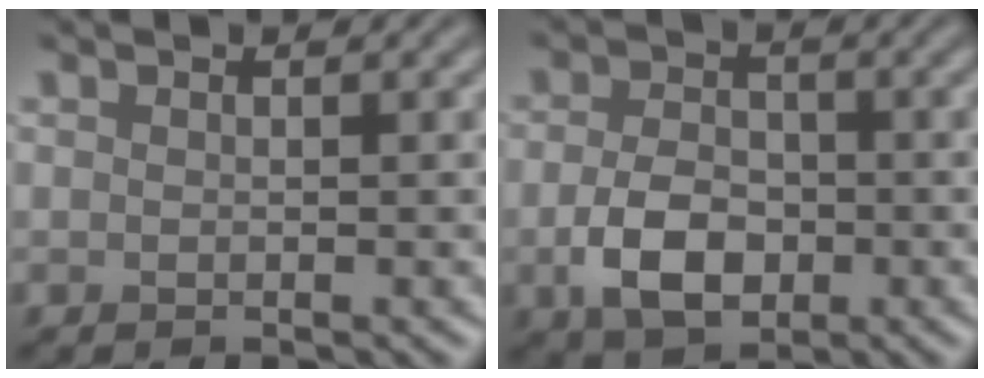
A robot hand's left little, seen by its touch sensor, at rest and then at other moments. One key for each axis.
{"total": 4.9, "fx": -1.5, "fy": 3.3, "fz": 3.3, "tx": -0.069, "ty": -0.007, "tz": -0.033}